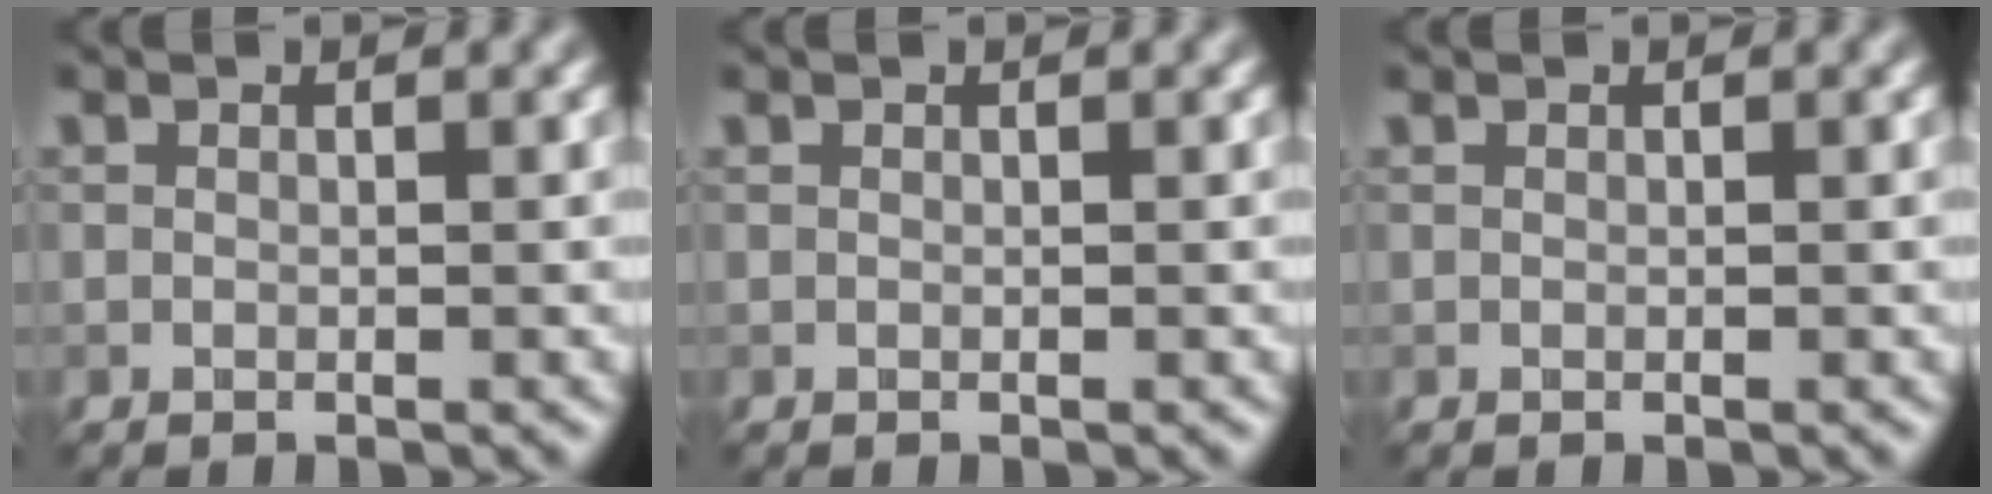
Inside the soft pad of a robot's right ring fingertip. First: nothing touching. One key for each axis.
{"total": 0.0}
{"total": 0.0}